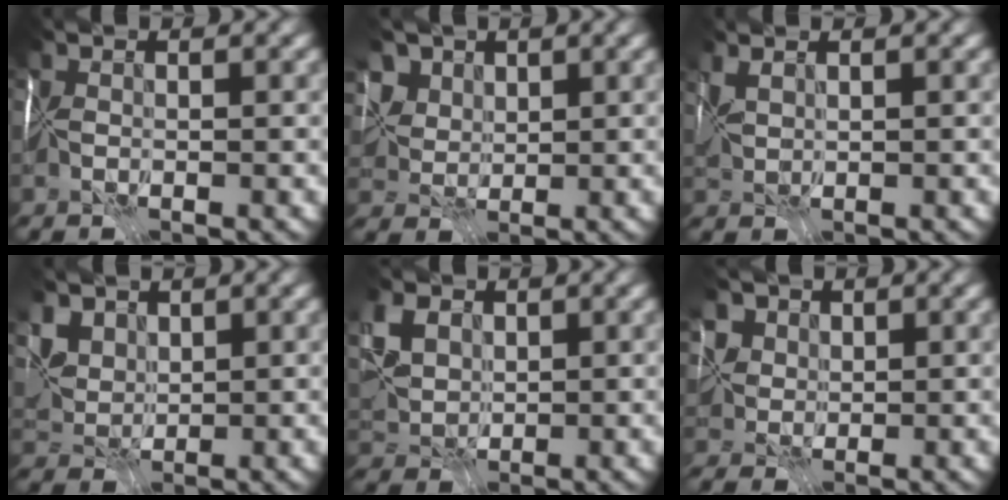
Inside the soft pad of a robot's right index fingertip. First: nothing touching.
{"total": 4.6, "force": [3.0, 2.9, 1.8], "torque": [-0.050, 0.006, 0.054]}
{"total": 1.2, "force": [1.1, -0.3, 0.3], "torque": [-0.004, 0.002, 0.030]}
{"total": 3.5, "force": [2.4, 2.0, 1.5], "torque": [-0.047, 0.005, 0.048]}
{"total": 4.7, "force": [1.8, 3.2, 2.9], "torque": [-0.078, 0.013, 0.035]}
{"total": 6.0, "force": [3.5, 4.2, 2.5], "torque": [-0.043, 0.016, 0.048]}